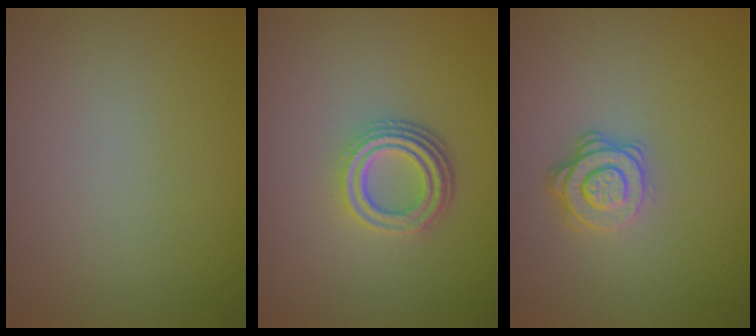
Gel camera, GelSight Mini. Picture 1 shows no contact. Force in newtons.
{"total": 4.1, "press": 3.1, "slide": 2.7}
{"total": 2.8, "press": 2.5, "slide": 1.3}